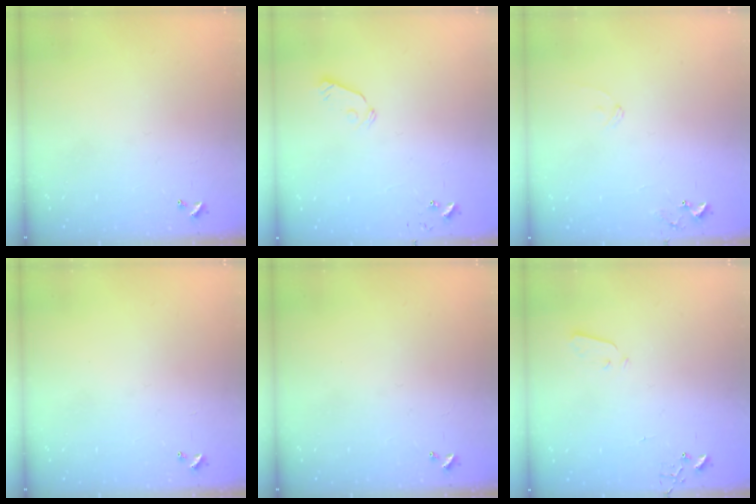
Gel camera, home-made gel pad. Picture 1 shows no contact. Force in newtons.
{"total": 5.9, "press": 5.9, "slide": 0.5}
{"total": 7.8, "press": 7.7, "slide": 0.5}
{"total": 0.0}
{"total": 0.0}
{"total": 3.0, "press": 3.0, "slide": 0.3}